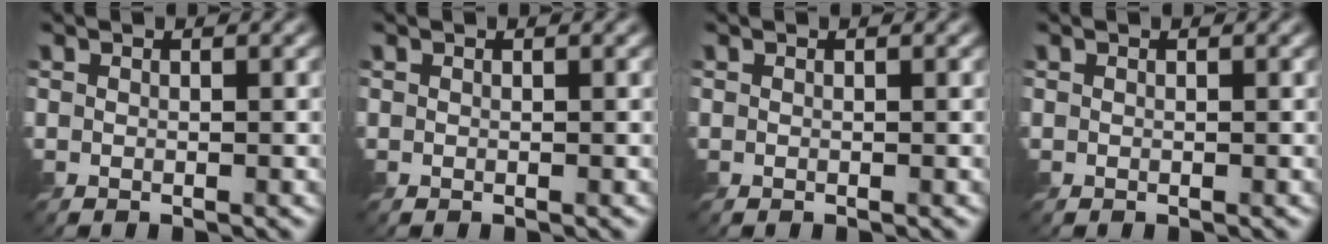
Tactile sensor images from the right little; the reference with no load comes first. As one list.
[{"total": 0.0}, {"total": 0.0}, {"total": 0.0}]